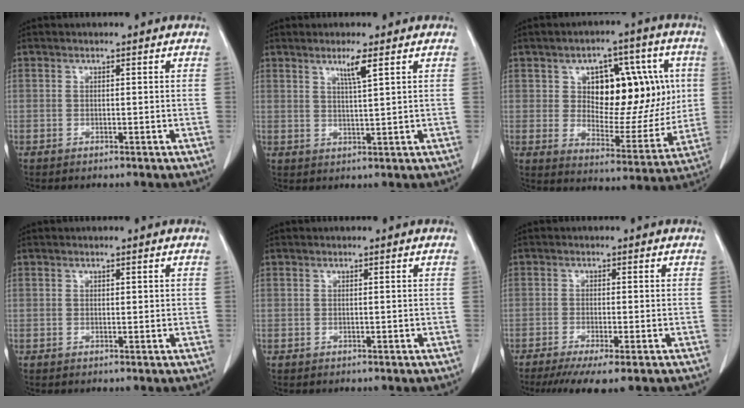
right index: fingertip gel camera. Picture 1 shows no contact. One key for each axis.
{"total": 3.3, "fx": 1.8, "fy": -0.5, "fz": 2.7, "tx": -0.052, "ty": -0.005, "tz": 0.037}
{"total": 17.0, "fx": 3.7, "fy": 9.0, "fz": 14.0, "tx": -0.196, "ty": 0.025, "tz": 0.066}
{"total": 0.6, "fx": 0.2, "fy": 0.4, "fz": 0.4, "tx": -0.002, "ty": 0.001, "tz": 0.003}
{"total": 0.0}
{"total": 7.2, "fx": -5.1, "fy": 0.5, "fz": 5.0, "tx": -0.075, "ty": -0.017, "tz": -0.079}